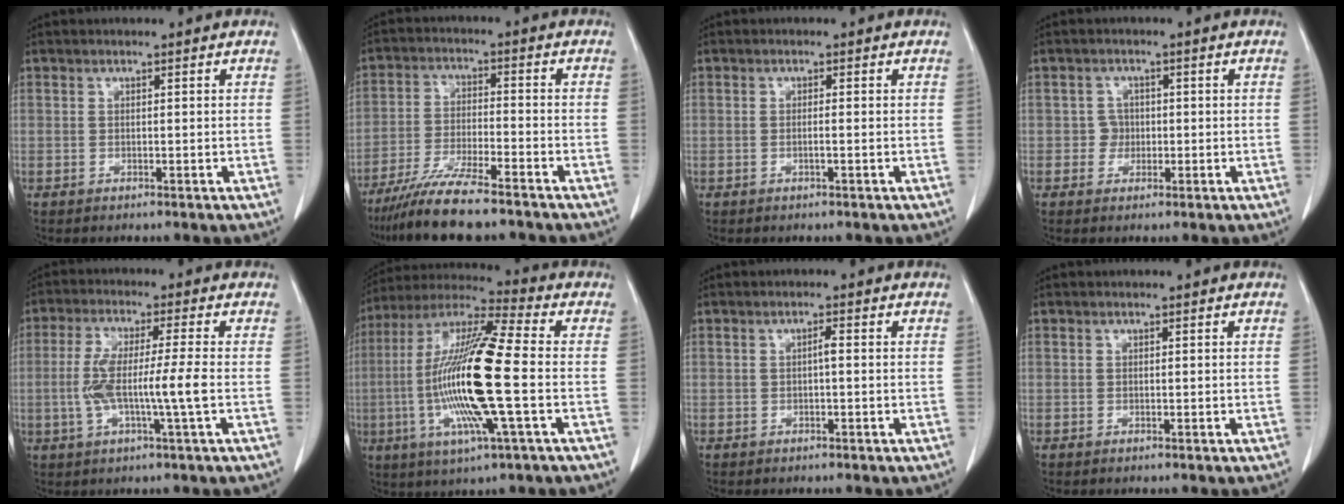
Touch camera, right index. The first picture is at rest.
{"total": 10.6, "force": [-8.8, 0.6, 5.9], "torque": [-0.103, -0.029, -0.152]}
{"total": 0.8, "force": [-0.2, -0.1, 0.8], "torque": [-0.015, 0.002, -0.001]}
{"total": 2.0, "force": [-0.3, 2.0, 0.2], "torque": [0.004, 0.008, -0.008]}
{"total": 8.5, "force": [-1.3, -0.2, 8.4], "torque": [-0.168, 0.004, -0.024]}
{"total": 18.7, "force": [-2.7, 1.0, 18.5], "torque": [-0.377, -0.008, -0.058]}
{"total": 1.1, "force": [-0.1, 0.1, 1.1], "torque": [-0.017, 0.003, -0.002]}
{"total": 0.0}